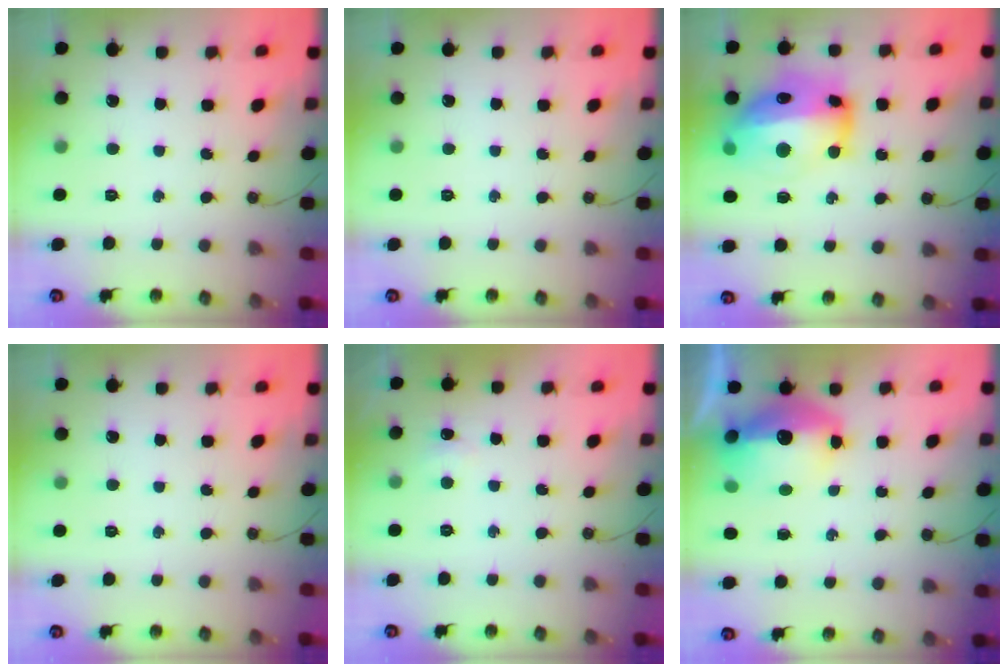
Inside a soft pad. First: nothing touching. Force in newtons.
{"total": 0.0}
{"total": 20.1, "press": 20.0, "slide": 2.2}
{"total": 0.0}
{"total": 3.9, "press": 3.9, "slide": 0.6}
{"total": 15.0, "press": 14.9, "slide": 1.2}